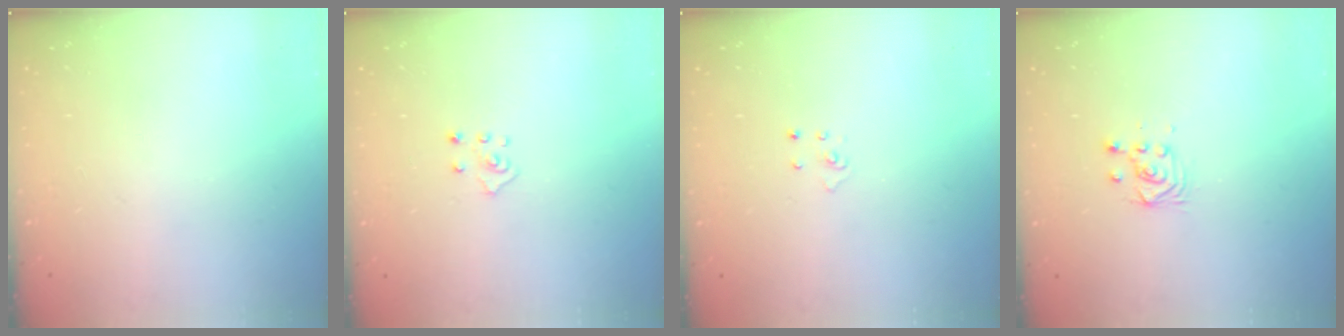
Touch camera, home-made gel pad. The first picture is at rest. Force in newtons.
{"total": 2.7, "press": 2.7, "slide": 0.2}
{"total": 3.0, "press": 2.9, "slide": 0.3}
{"total": 4.1, "press": 4.0, "slide": 0.7}